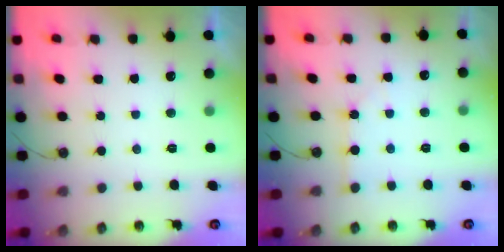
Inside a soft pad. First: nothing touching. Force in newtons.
{"total": 1.3, "press": 1.2, "slide": 0.2}